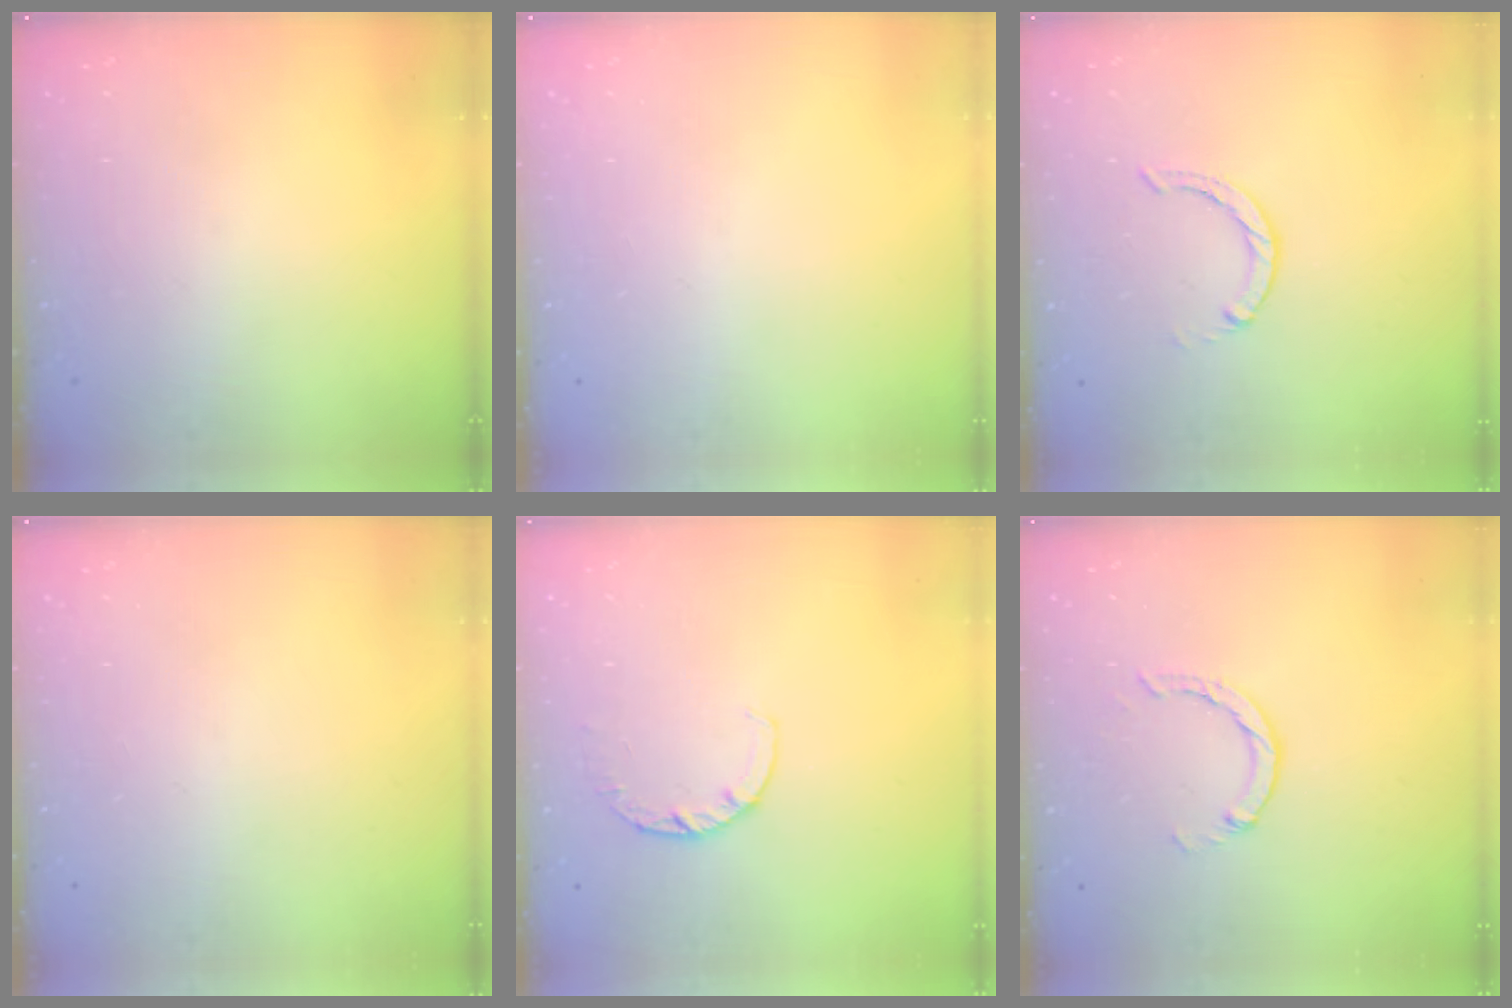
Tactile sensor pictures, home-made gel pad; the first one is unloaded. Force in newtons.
{"total": 0.0}
{"total": 0.0}
{"total": 0.0}
{"total": 3.0, "press": 2.9, "slide": 0.4}
{"total": 2.9, "press": 2.9, "slide": 0.4}